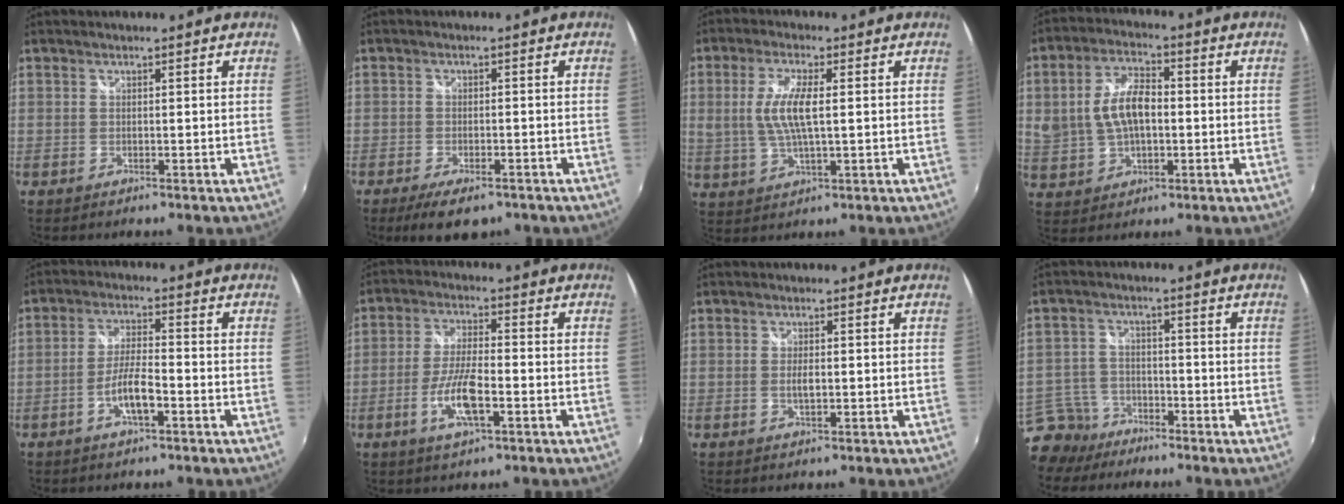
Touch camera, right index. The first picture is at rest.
{"total": 7.3, "force": [-5.2, 2.8, 4.3], "torque": [-0.099, -0.021, -0.083]}
{"total": 7.9, "force": [0.8, 2.1, 7.6], "torque": [-0.154, -0.001, 0.019]}
{"total": 10.0, "force": [0.2, 5.7, 8.2], "torque": [-0.164, 0.013, 0.012]}
{"total": 6.0, "force": [-2.8, 1.2, 5.2], "torque": [-0.104, 0.003, -0.051]}
{"total": 8.8, "force": [-3.3, 2.3, 7.9], "torque": [-0.161, -0.005, -0.065]}
{"total": 2.1, "force": [-0.3, 0.8, 2.0], "torque": [-0.035, -0.002, -0.004]}
{"total": 7.0, "force": [-5.3, 4.5, 1.1], "torque": [-0.036, 0.015, -0.099]}